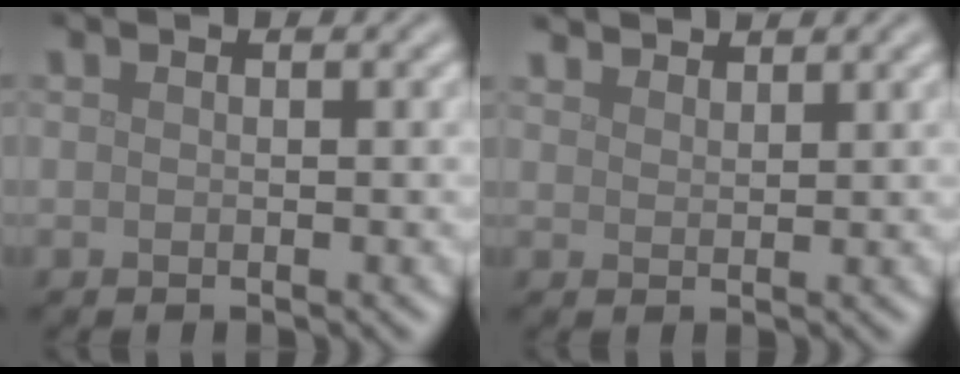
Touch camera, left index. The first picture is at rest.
{"total": 2.8, "force": [2.7, 0.4, 0.5], "torque": [-0.009, -0.001, 0.051]}